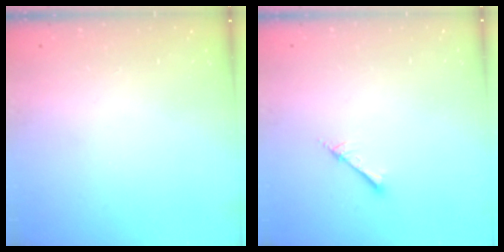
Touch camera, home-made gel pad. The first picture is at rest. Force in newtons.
{"total": 1.5, "press": 1.4, "slide": 0.2}